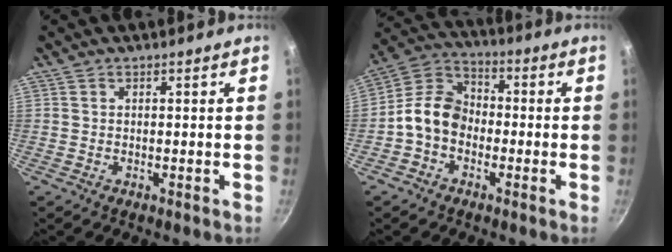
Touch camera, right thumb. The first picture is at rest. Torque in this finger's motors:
{"motor_torque": [1.44, 1.39, 1.07, -0.95, 0.21]}